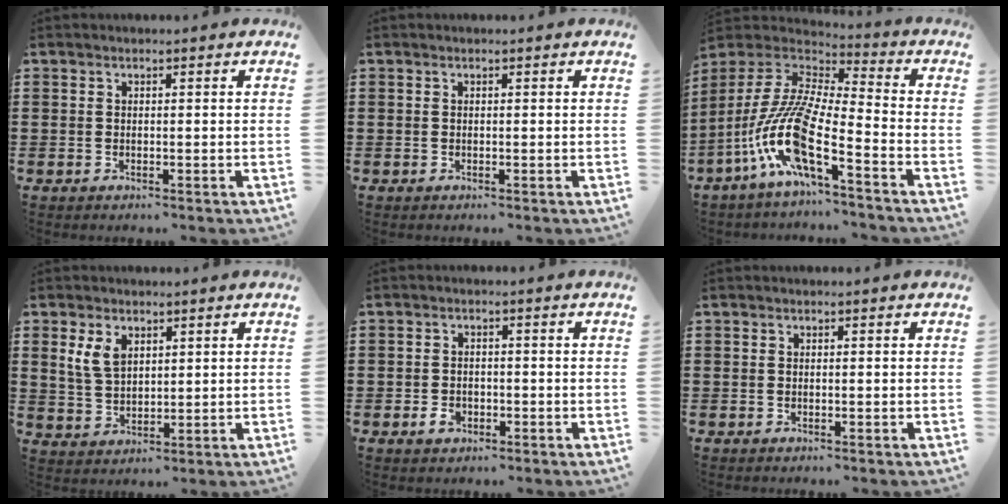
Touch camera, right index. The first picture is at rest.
{"total": 0.0}
{"total": 12.8, "force": [-7.0, 1.8, 10.6], "torque": [-0.244, -0.023, -0.146]}
{"total": 4.7, "force": [2.1, 3.0, 2.9], "torque": [-0.068, 0.010, 0.038]}
{"total": 2.2, "force": [-1.0, 1.4, 1.3], "torque": [-0.026, -0.002, -0.019]}
{"total": 0.0}